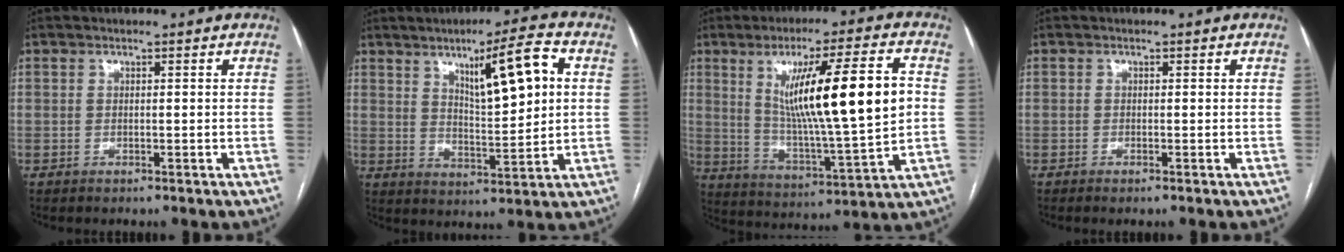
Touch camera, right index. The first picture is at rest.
{"total": 10.9, "force": [3.8, 1.7, 10.1], "torque": [-0.157, 0.003, 0.065]}
{"total": 18.7, "force": [3.3, 1.2, 18.4], "torque": [-0.302, -0.003, 0.055]}
{"total": 0.8, "force": [-0.5, 0.0, 0.5], "torque": [-0.011, -0.001, -0.010]}